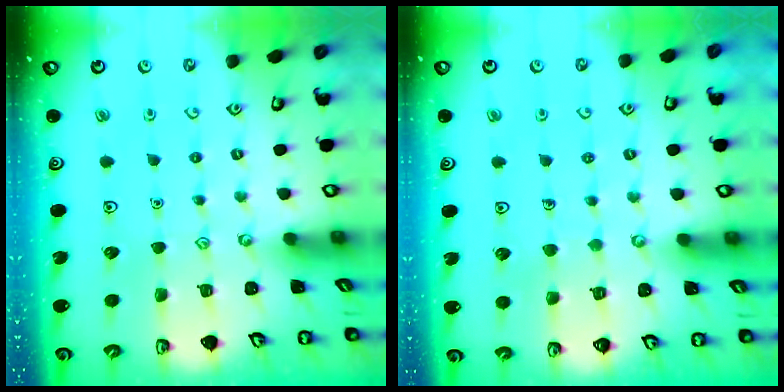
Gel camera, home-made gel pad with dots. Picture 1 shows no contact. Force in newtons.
{"total": 3.6, "press": 3.6, "slide": 0.3}